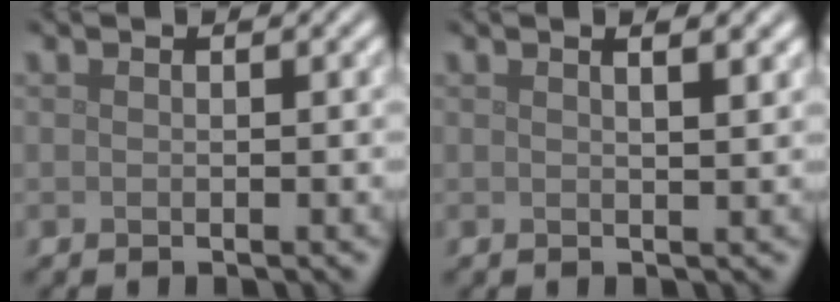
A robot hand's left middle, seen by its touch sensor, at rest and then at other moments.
{"total": 2.7, "force": [1.5, 1.0, 2.0], "torque": [-0.009, 0.008, 0.001]}